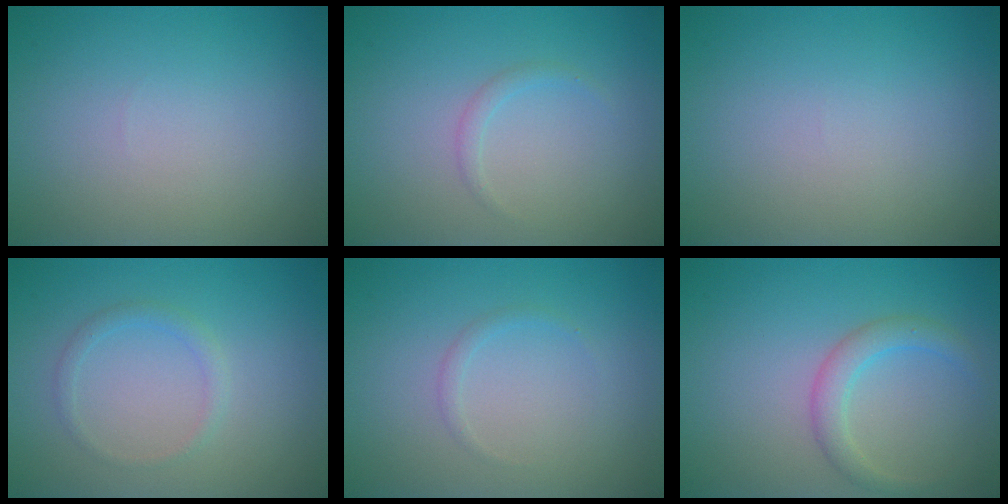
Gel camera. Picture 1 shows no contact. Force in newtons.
{"total": 0.9, "press": 0.9, "slide": 0.0}
{"total": 0.0}
{"total": 1.2, "press": 1.2, "slide": 0.0}
{"total": 0.8, "press": 0.8, "slide": 0.1}
{"total": 2.3, "press": 2.3, "slide": 0.0}